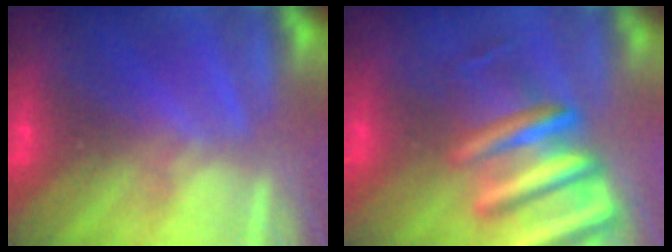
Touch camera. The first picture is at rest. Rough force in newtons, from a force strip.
{"total": 7.1}